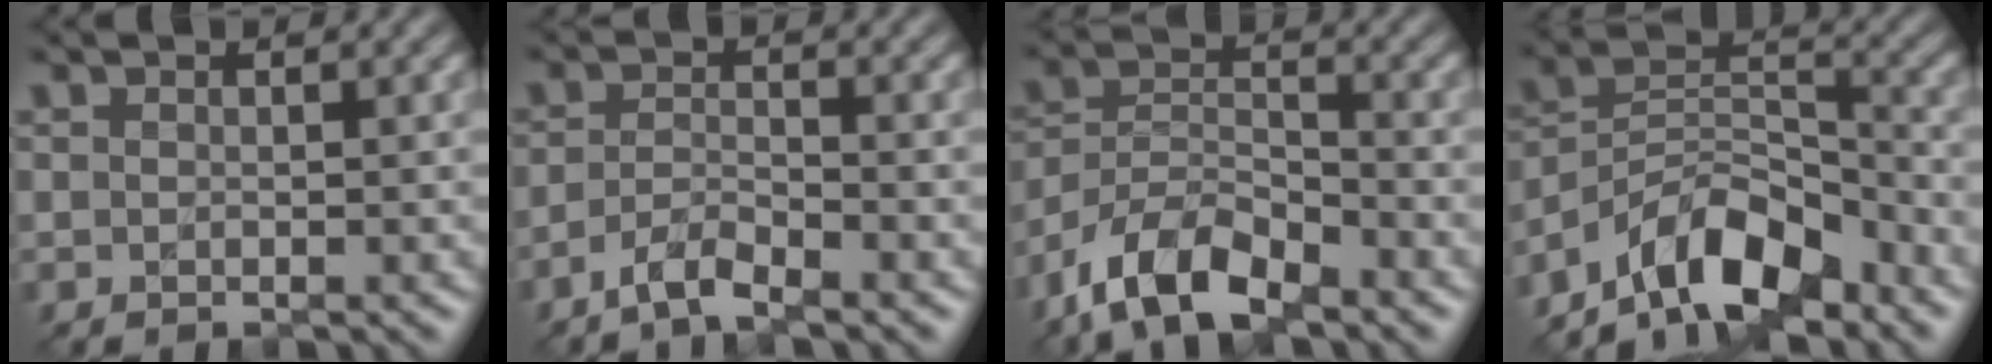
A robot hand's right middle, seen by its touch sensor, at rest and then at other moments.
{"total": 2.7, "force": [-2.1, 0.4, 1.6], "torque": [-0.032, 0.002, -0.049]}
{"total": 7.5, "force": [-5.5, 2.9, 4.2], "torque": [-0.073, -0.002, -0.114]}
{"total": 9.0, "force": [-6.9, 3.4, 4.7], "torque": [-0.067, 0.008, -0.138]}